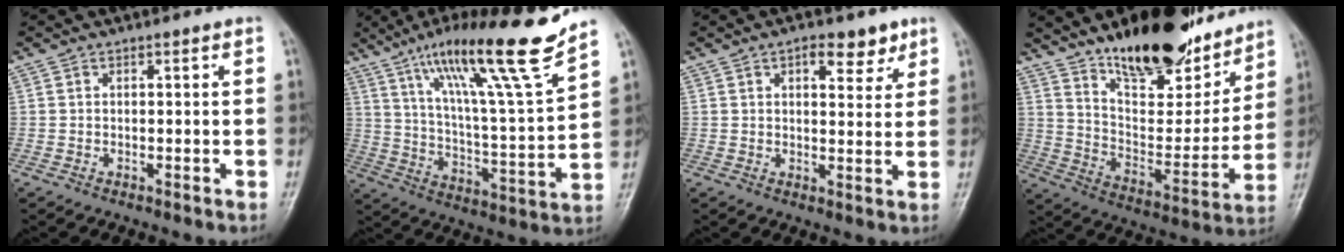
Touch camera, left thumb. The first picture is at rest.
{"total": 21.7, "force": [15.0, 1.1, 15.6], "torque": [-0.234, -0.064, 0.252]}
{"total": 6.1, "force": [3.6, 3.0, 3.9], "torque": [-0.027, -0.017, 0.047]}
{"total": 23.4, "force": [17.0, 9.2, 13.2], "torque": [-0.151, -0.090, 0.275]}